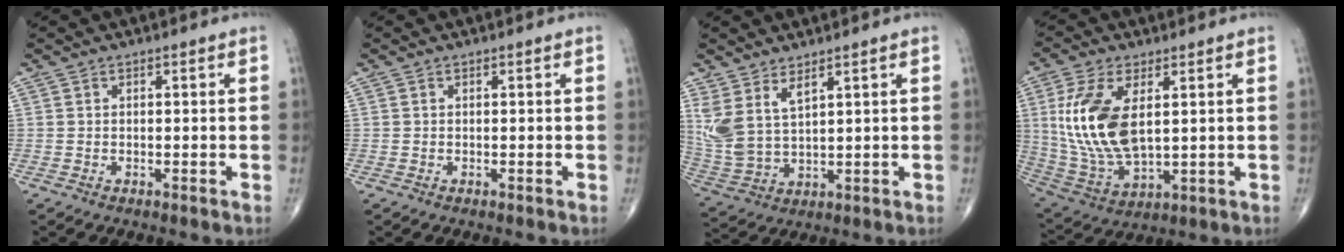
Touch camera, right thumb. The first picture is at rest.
{"total": 0.0}
{"total": 8.4, "force": [4.6, 3.6, 6.0], "torque": [-0.128, -0.022, 0.107]}
{"total": 15.9, "force": [3.0, 7.9, 13.4], "torque": [-0.278, -0.014, 0.072]}